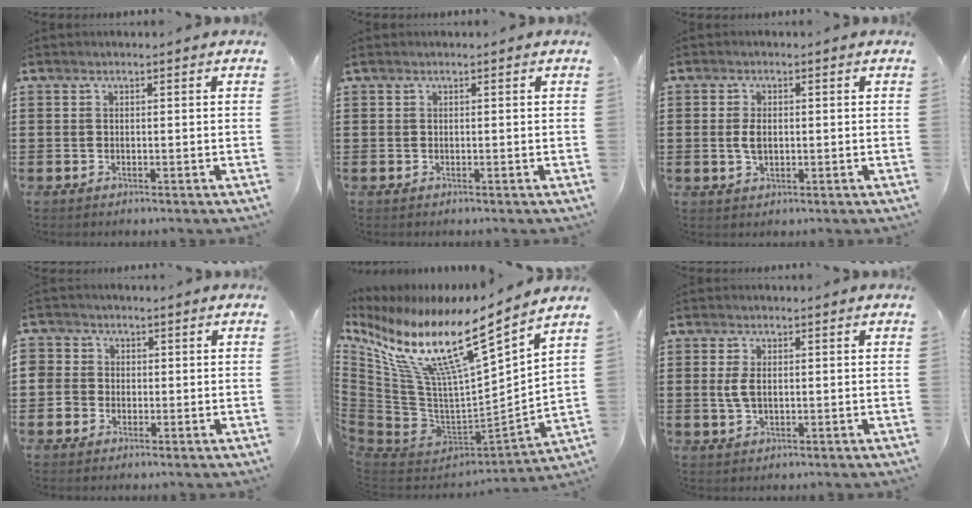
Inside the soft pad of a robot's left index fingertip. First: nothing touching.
{"total": 0.0}
{"total": 2.8, "force": [0.1, 1.6, 2.3], "torque": [-0.056, 0.003, -0.002]}
{"total": 2.7, "force": [-0.5, 2.7, -0.1], "torque": [-0.013, 0.007, -0.015]}
{"total": 14.2, "force": [9.2, 2.7, 10.4], "torque": [-0.228, -0.072, 0.148]}
{"total": 3.1, "force": [0.2, 1.7, 2.5], "torque": [-0.068, 0.002, -0.002]}